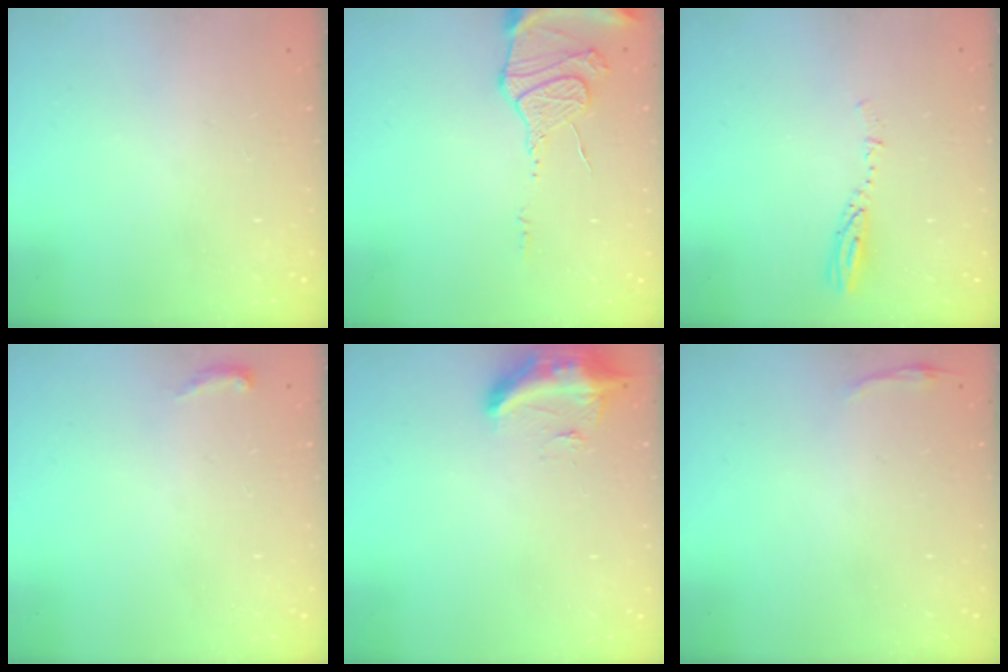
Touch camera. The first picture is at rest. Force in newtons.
{"total": 12.5, "press": 12.4, "slide": 1.1}
{"total": 3.4, "press": 3.4, "slide": 0.2}
{"total": 6.9, "press": 2.8, "slide": 6.3}
{"total": 9.5, "press": 9.4, "slide": 1.2}
{"total": 2.8, "press": 2.8, "slide": 0.6}